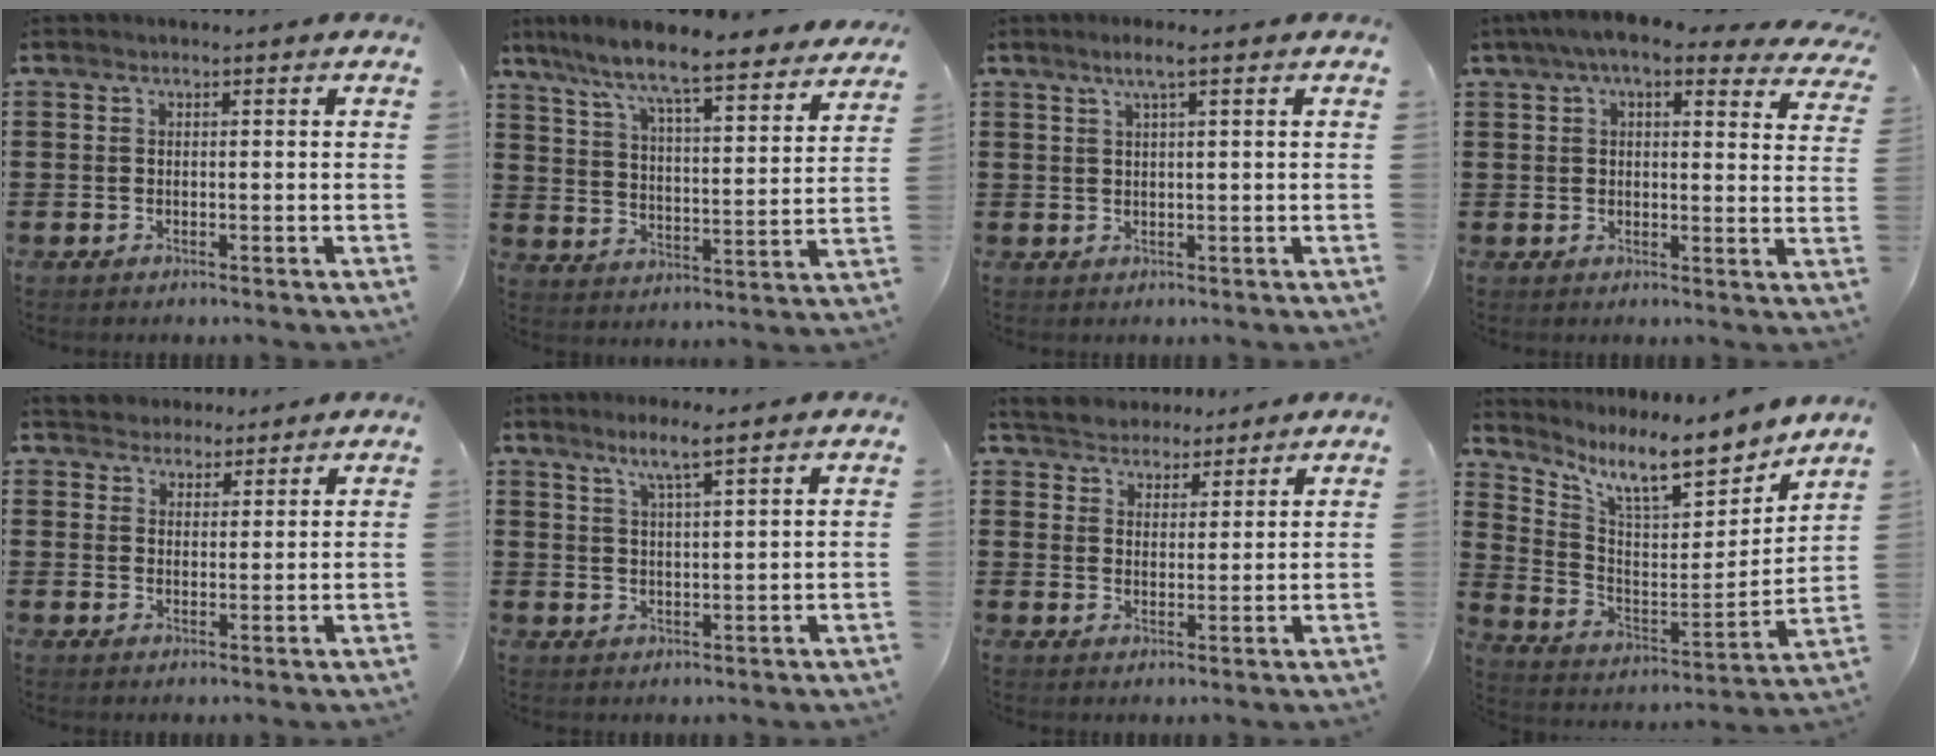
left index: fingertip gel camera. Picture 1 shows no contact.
{"total": 7.4, "force": [6.8, -0.1, 3.1], "torque": [-0.090, -0.052, 0.109]}
{"total": 2.5, "force": [1.2, 0.0, 2.2], "torque": [-0.045, 0.001, 0.021]}
{"total": 6.9, "force": [5.1, 1.4, 4.4], "torque": [-0.093, -0.009, 0.090]}
{"total": 3.1, "force": [2.7, 1.4, -0.4], "torque": [-0.004, 0.003, 0.053]}
{"total": 4.3, "force": [3.2, 0.0, 3.0], "torque": [-0.067, -0.001, 0.054]}
{"total": 3.9, "force": [3.7, 1.3, -0.4], "torque": [-0.011, -0.012, 0.068]}
{"total": 10.8, "force": [8.5, 2.3, 6.2], "torque": [-0.132, -0.063, 0.139]}